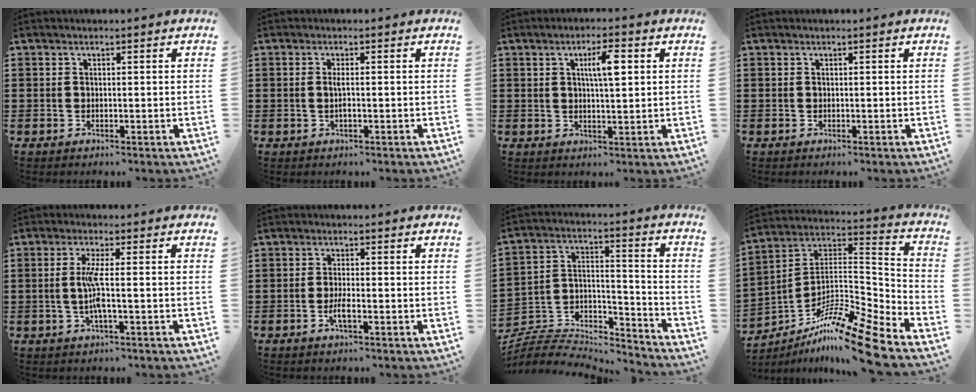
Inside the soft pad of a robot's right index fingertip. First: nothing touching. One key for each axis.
{"total": 1.6, "fx": -0.2, "fy": 0.2, "fz": 1.6, "tx": -0.032, "ty": 0.000, "tz": -0.004}
{"total": 4.8, "fx": 1.4, "fy": 1.1, "fz": 4.4, "tx": -0.074, "ty": 0.005, "tz": 0.016}
{"total": 0.0}
{"total": 4.5, "fx": -0.5, "fy": 0.1, "fz": 4.5, "tx": -0.096, "ty": -0.010, "tz": -0.018}
{"total": 2.6, "fx": -1.1, "fy": 0.3, "fz": 2.3, "tx": -0.047, "ty": -0.003, "tz": -0.021}
{"total": 5.4, "fx": -5.0, "fy": 1.7, "fz": 1.0, "tx": -0.025, "ty": -0.004, "tz": -0.102}
{"total": 12.9, "fx": -10.2, "fy": 0.5, "fz": 7.8, "tx": -0.134, "ty": 0.013, "tz": -0.194}